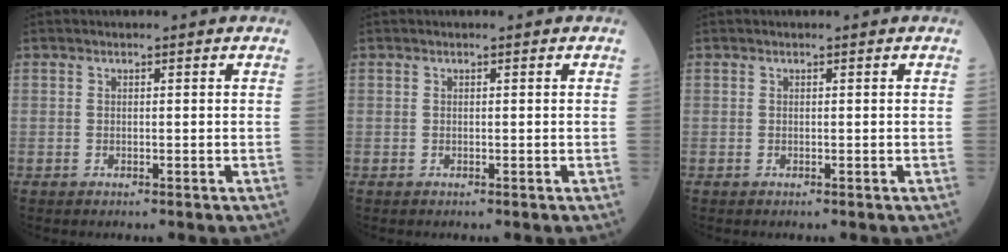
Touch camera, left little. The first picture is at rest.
{"total": 0.0}
{"total": 0.0}